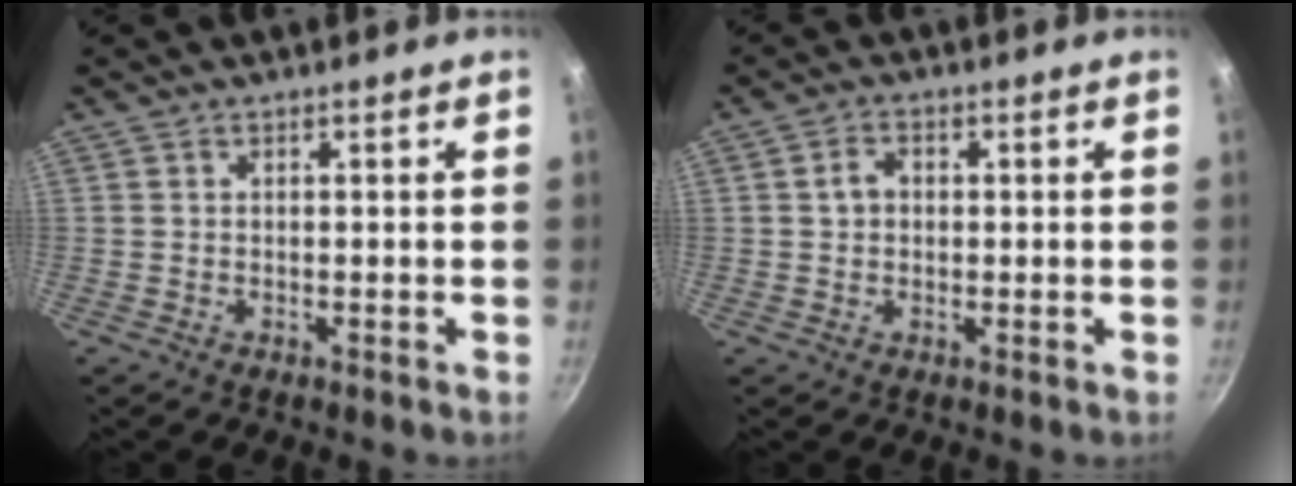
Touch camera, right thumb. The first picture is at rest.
{"total": 3.3, "force": [0.3, 2.6, 2.0], "torque": [-0.021, 0.007, 0.001]}